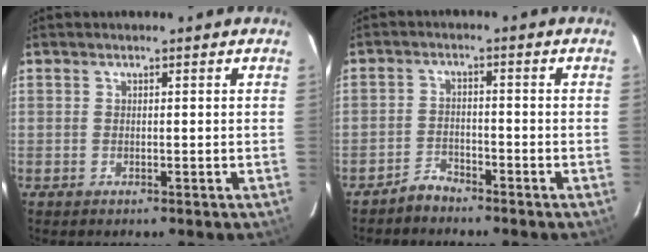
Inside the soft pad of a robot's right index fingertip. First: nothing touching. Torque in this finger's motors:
{"motor_torque": [0.05, -0.11, -0.22, -0.07]}